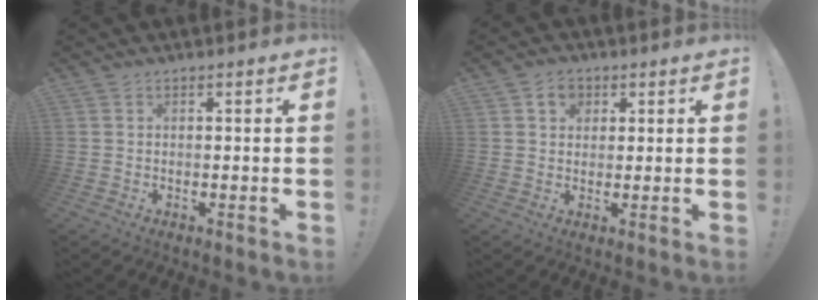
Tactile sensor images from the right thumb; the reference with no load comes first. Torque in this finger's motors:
{"motor_torque": [-0.03, -0.05, 0.07, -0.01, 0.00]}